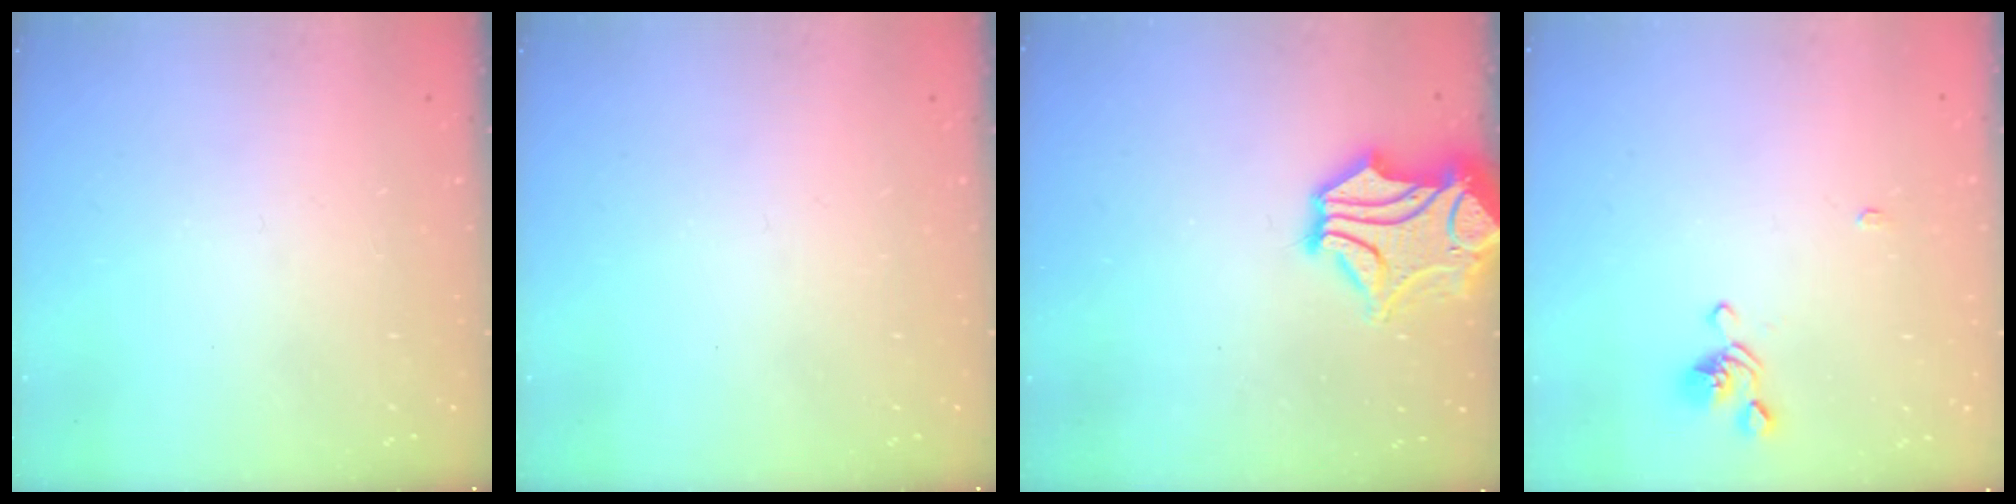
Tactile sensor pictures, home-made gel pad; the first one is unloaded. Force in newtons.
{"total": 0.0}
{"total": 3.4, "press": 3.0, "slide": 1.6}
{"total": 0.8, "press": 0.8, "slide": 0.4}